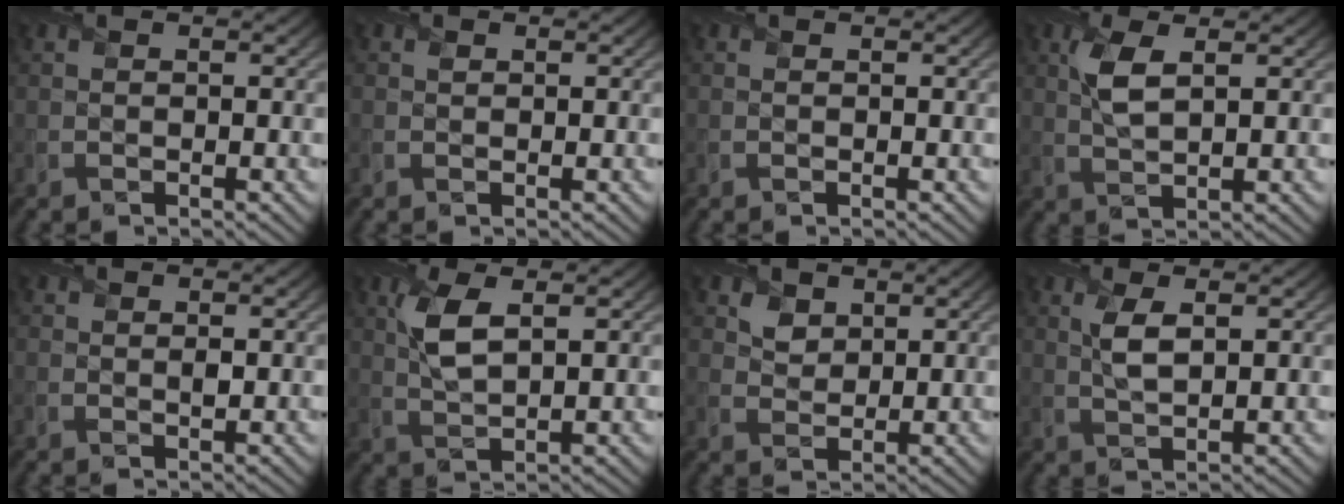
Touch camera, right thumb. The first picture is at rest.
{"total": 0.7, "force": [0.3, 0.6, 0.2], "torque": [-0.004, -0.005, 0.004]}
{"total": 0.0}
{"total": 4.5, "force": [1.6, 1.7, 3.8], "torque": [-0.096, 0.003, 0.030]}
{"total": 1.0, "force": [0.3, 0.7, 0.6], "torque": [-0.011, -0.007, 0.005]}
{"total": 5.4, "force": [1.9, 2.2, 4.5], "torque": [-0.112, 0.001, 0.038]}
{"total": 3.3, "force": [1.8, 2.4, 1.3], "torque": [-0.036, -0.009, 0.027]}
{"total": 3.7, "force": [1.2, 1.4, 3.2], "torque": [-0.076, 0.000, 0.024]}